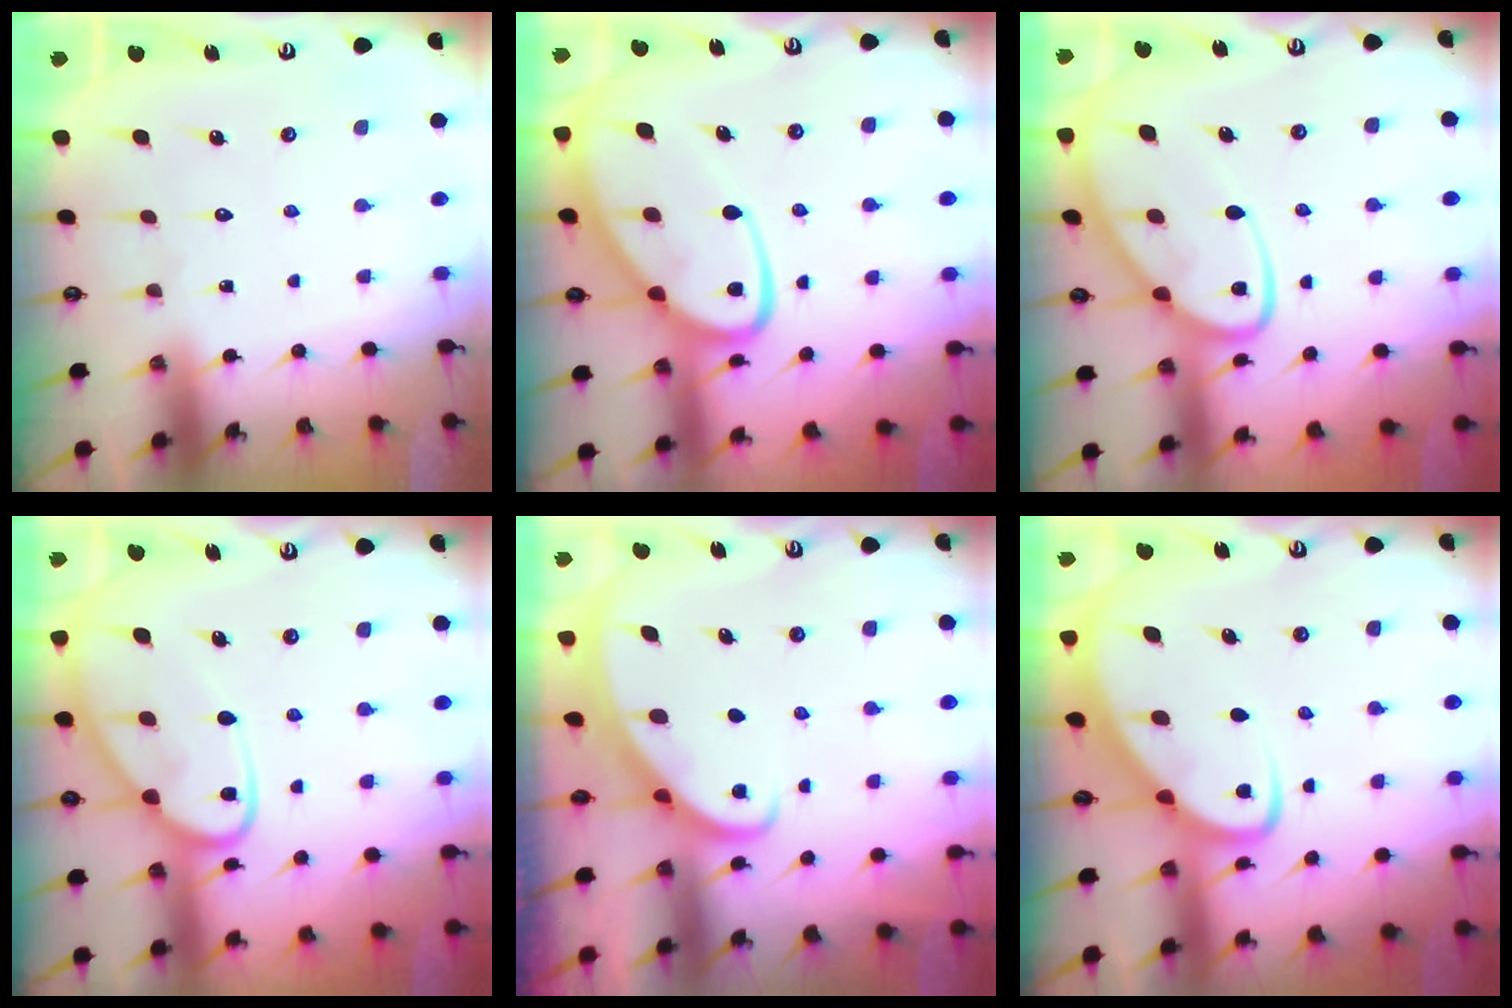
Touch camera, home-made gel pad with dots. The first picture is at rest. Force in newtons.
{"total": 15.6, "press": 15.5, "slide": 1.5}
{"total": 12.0, "press": 11.9, "slide": 1.2}
{"total": 12.9, "press": 12.9, "slide": 1.1}
{"total": 2.3, "press": 2.3, "slide": 0.2}
{"total": 5.8, "press": 5.7, "slide": 0.7}